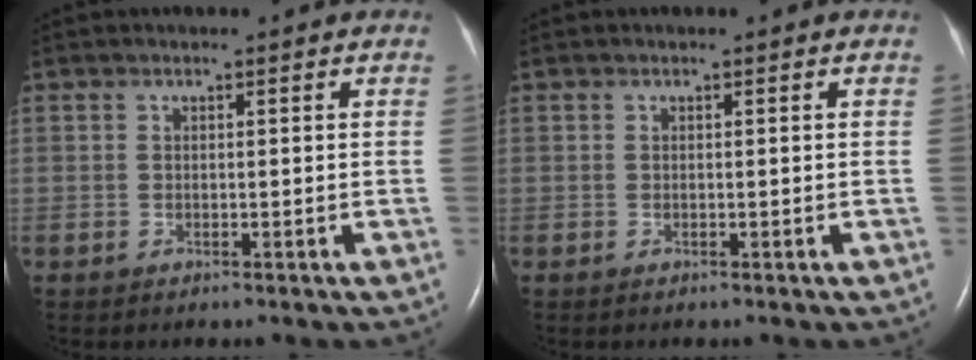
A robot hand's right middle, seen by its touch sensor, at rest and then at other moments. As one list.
[{"total": 0.0}]